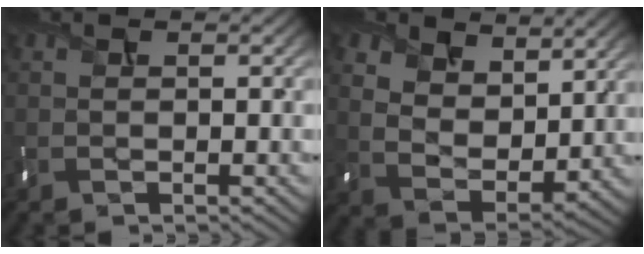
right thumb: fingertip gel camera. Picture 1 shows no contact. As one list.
[{"total": 10.1, "force": [6.7, 5.6, 5.1], "torque": [-0.136, -0.023, 0.121]}]